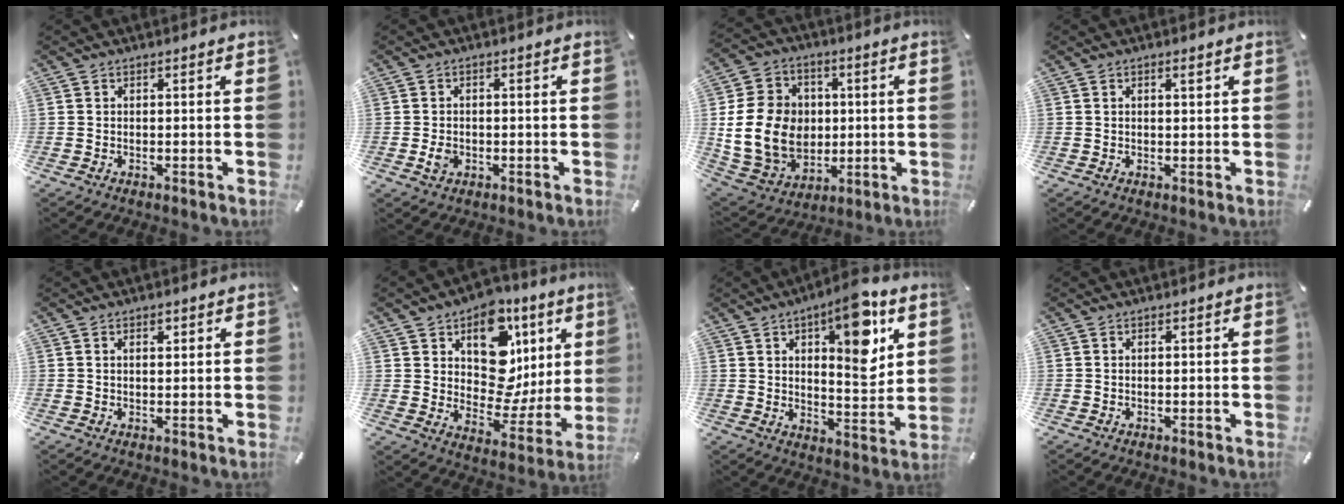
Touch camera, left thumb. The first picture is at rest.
{"total": 2.6, "force": [-0.6, 2.0, 1.6], "torque": [-0.037, 0.001, -0.012]}
{"total": 17.5, "force": [0.1, 14.7, 9.4], "torque": [-0.200, 0.007, 0.006]}
{"total": 1.3, "force": [0.6, 0.5, 1.1], "torque": [-0.022, 0.002, 0.010]}
{"total": 1.7, "force": [0.7, 0.9, 1.2], "torque": [-0.018, -0.001, 0.011]}
{"total": 16.2, "force": [6.6, 11.3, 9.6], "torque": [-0.115, -0.064, 0.115]}
{"total": 14.3, "force": [6.9, 5.9, 11.1], "torque": [-0.139, -0.040, 0.109]}
{"total": 0.0}